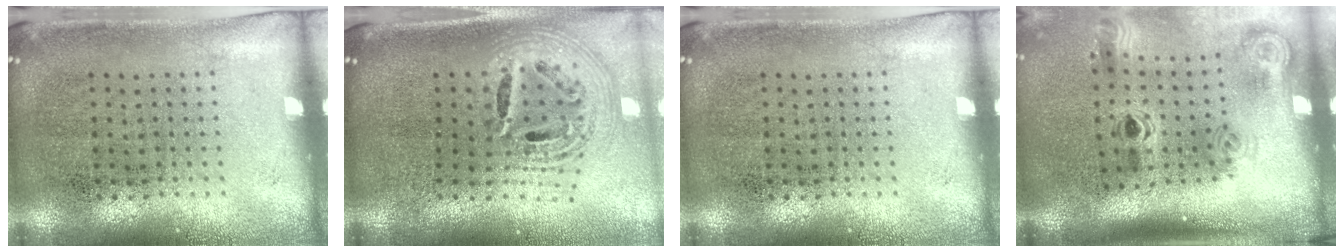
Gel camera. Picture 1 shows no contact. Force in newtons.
{"total": 2.7, "press": 1.9, "slide": 1.9}
{"total": 0.0}
{"total": 2.1, "press": 1.4, "slide": 1.6}